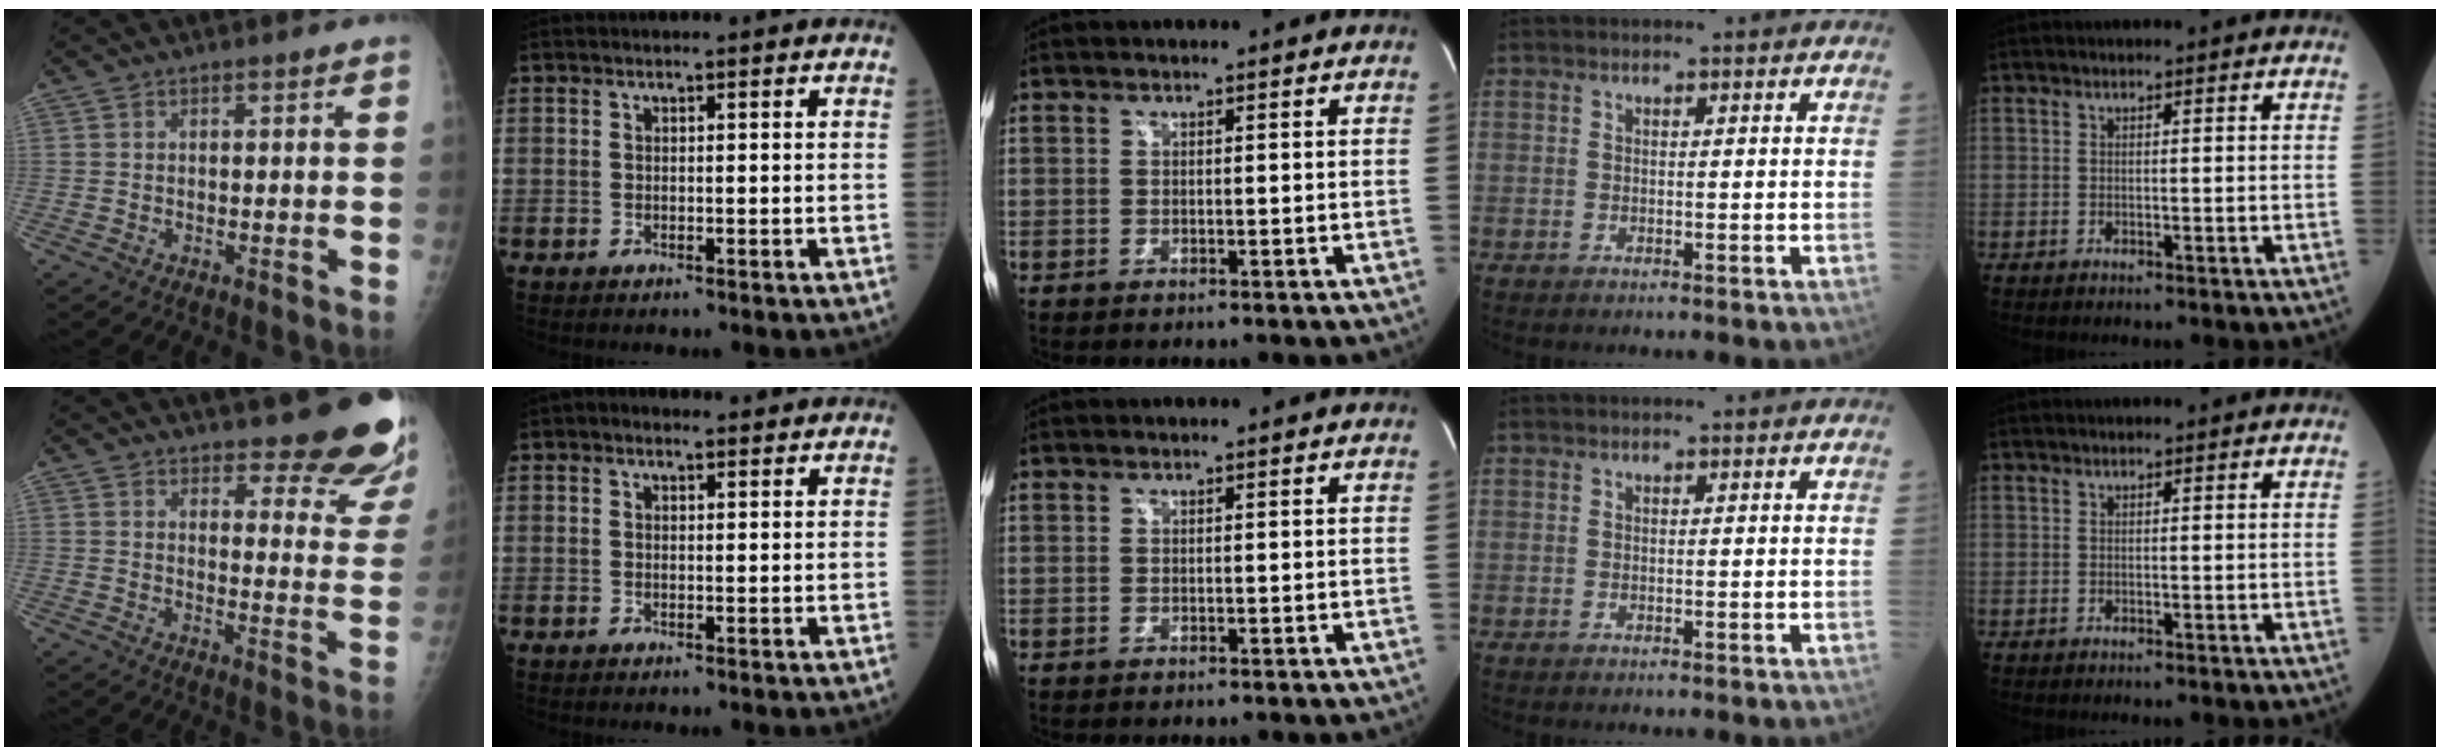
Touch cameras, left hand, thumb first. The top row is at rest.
{"thumb": {"total": 15.0, "force": [13.3, 3.9, 5.8], "torque": [-0.023, -0.112, 0.144]}, "index": {"total": 2.1, "force": [1.3, 1.1, 1.1], "torque": [-0.029, 0.020, 0.020]}}